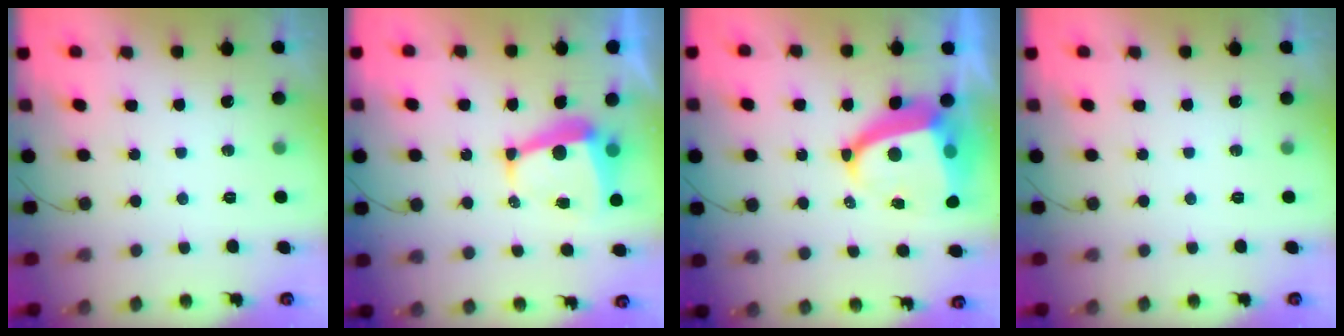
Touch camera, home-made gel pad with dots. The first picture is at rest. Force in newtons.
{"total": 7.7, "press": 7.7, "slide": 1.0}
{"total": 10.3, "press": 10.3, "slide": 1.2}
{"total": 0.0}